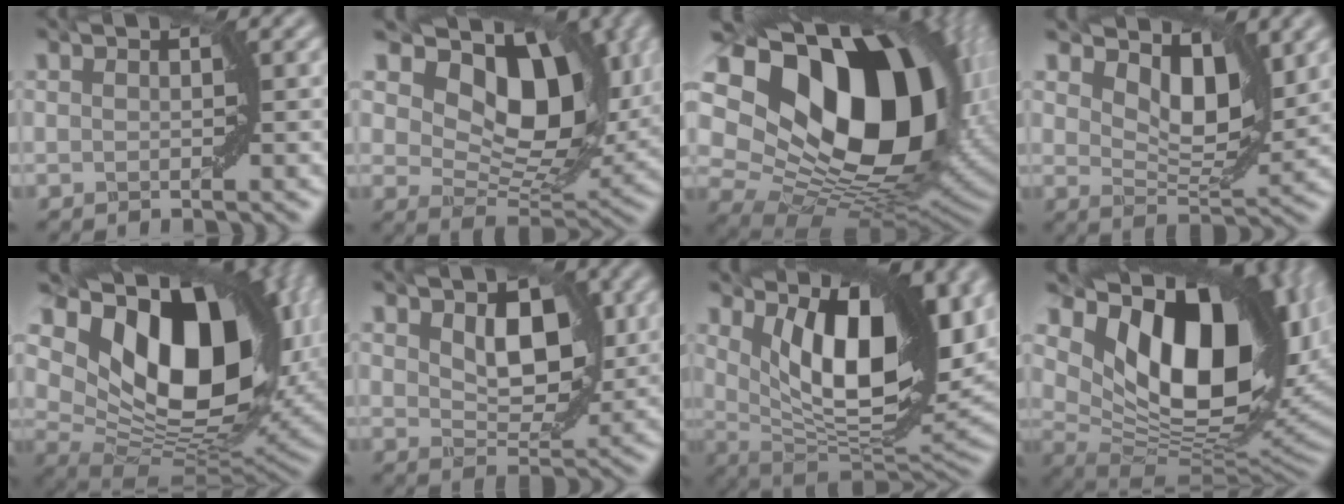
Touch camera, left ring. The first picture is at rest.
{"total": 12.4, "force": [4.3, 7.8, 8.6], "torque": [-0.124, -0.008, 0.075]}
{"total": 21.1, "force": [6.4, 13.1, 15.3], "torque": [-0.273, 0.016, 0.120]}
{"total": 5.8, "force": [3.0, 2.9, 4.1], "torque": [-0.067, -0.012, 0.045]}
{"total": 17.2, "force": [5.8, 10.1, 12.7], "torque": [-0.200, -0.004, 0.104]}
{"total": 5.7, "force": [1.5, 3.4, 4.4], "torque": [-0.075, -0.008, 0.031]}
{"total": 12.3, "force": [4.1, 5.1, 10.5], "torque": [-0.156, -0.006, 0.071]}
{"total": 16.9, "force": [6.0, 9.5, 12.6], "torque": [-0.191, 0.000, 0.105]}